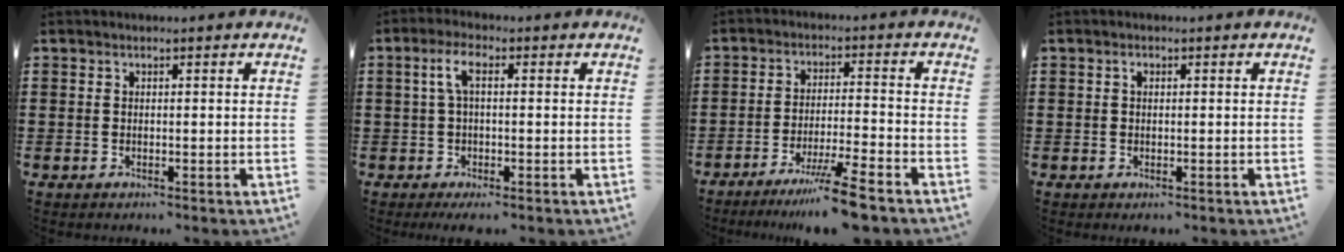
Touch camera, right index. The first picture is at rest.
{"total": 4.5, "force": [-0.1, 1.1, 4.4], "torque": [-0.095, 0.006, -0.011]}
{"total": 8.2, "force": [-6.3, -0.6, 5.2], "torque": [-0.095, -0.012, -0.119]}
{"total": 0.9, "force": [0.2, 0.7, 0.6], "torque": [-0.013, 0.005, 0.003]}